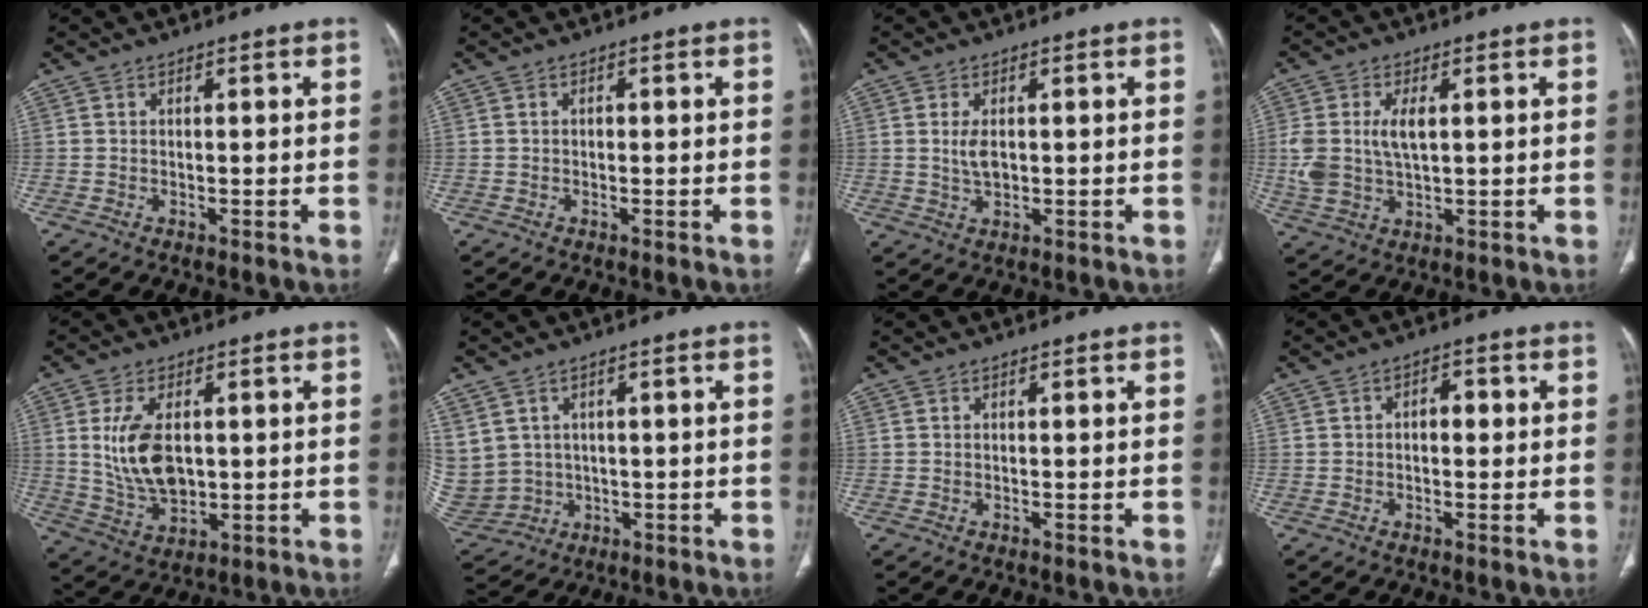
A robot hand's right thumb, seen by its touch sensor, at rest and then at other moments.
{"total": 0.6, "force": [-0.1, 0.4, 0.4], "torque": [-0.005, 0.002, -0.003]}
{"total": 3.4, "force": [0.3, 1.9, 2.8], "torque": [-0.056, -0.005, 0.009]}
{"total": 7.9, "force": [1.2, 4.3, 6.6], "torque": [-0.148, 0.003, 0.030]}
{"total": 11.1, "force": [1.3, 6.6, 8.9], "torque": [-0.164, -0.012, 0.038]}
{"total": 14.1, "force": [1.8, 13.0, 5.1], "torque": [-0.154, 0.022, 0.070]}
{"total": 0.0}
{"total": 3.2, "force": [0.1, 2.0, 2.5], "torque": [-0.025, 0.011, -0.002]}